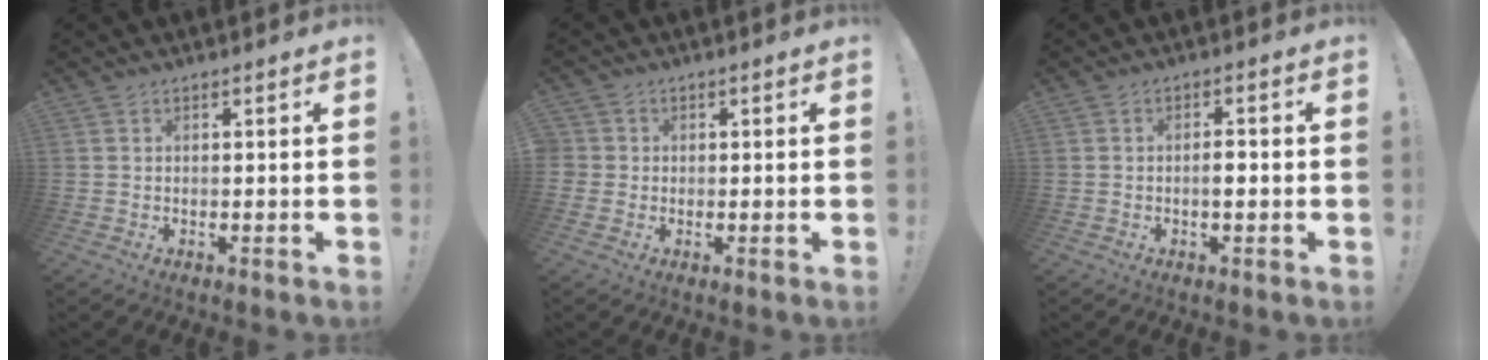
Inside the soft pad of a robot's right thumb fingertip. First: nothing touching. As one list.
[{"total": 2.1, "force": [-0.2, 2.0, 0.5], "torque": [-0.009, 0.006, -0.004]}, {"total": 3.1, "force": [-0.8, 1.0, 2.8], "torque": [-0.035, -0.001, -0.019]}]